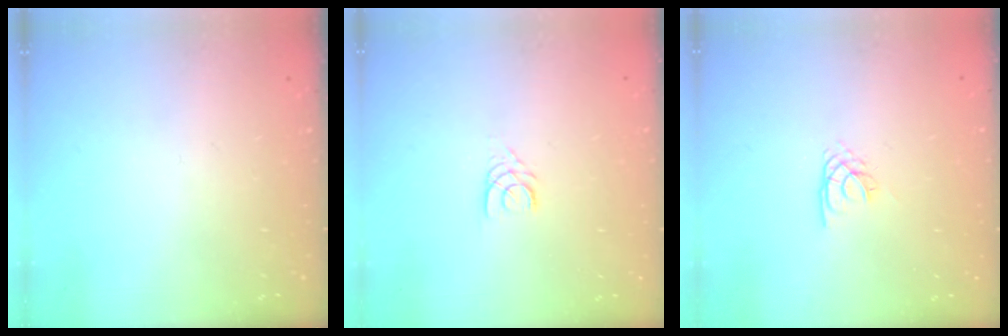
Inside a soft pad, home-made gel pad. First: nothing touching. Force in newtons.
{"total": 3.1, "press": 3.1, "slide": 0.4}
{"total": 2.2, "press": 2.2, "slide": 0.3}